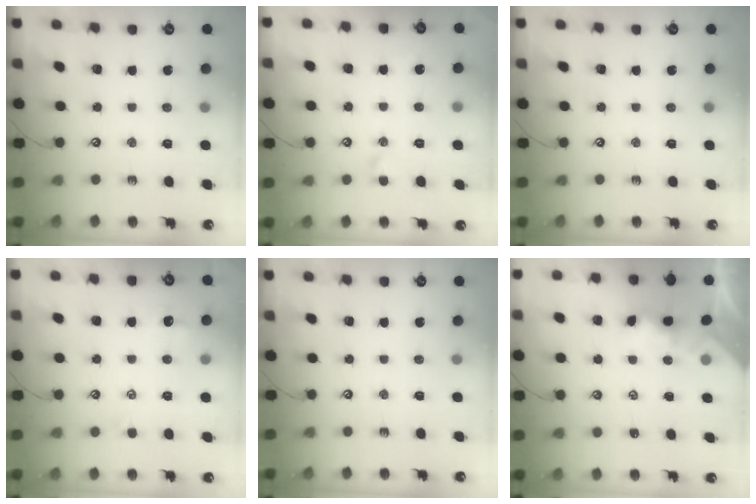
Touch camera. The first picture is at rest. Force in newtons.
{"total": 2.2, "press": 2.1, "slide": 0.5}
{"total": 0.0}
{"total": 0.9, "press": 0.8, "slide": 0.5}
{"total": 0.0}
{"total": 1.6, "press": 1.5, "slide": 0.5}